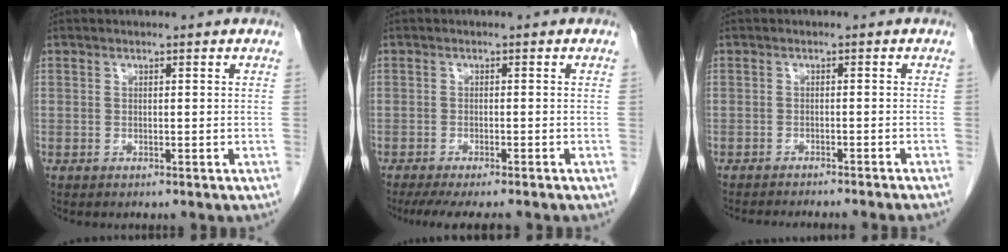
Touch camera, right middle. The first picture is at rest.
{"total": 9.1, "force": [-7.7, 1.4, 4.6], "torque": [-0.061, -0.011, -0.109]}
{"total": 10.0, "force": [-9.1, 0.1, 4.1], "torque": [-0.034, -0.018, -0.113]}